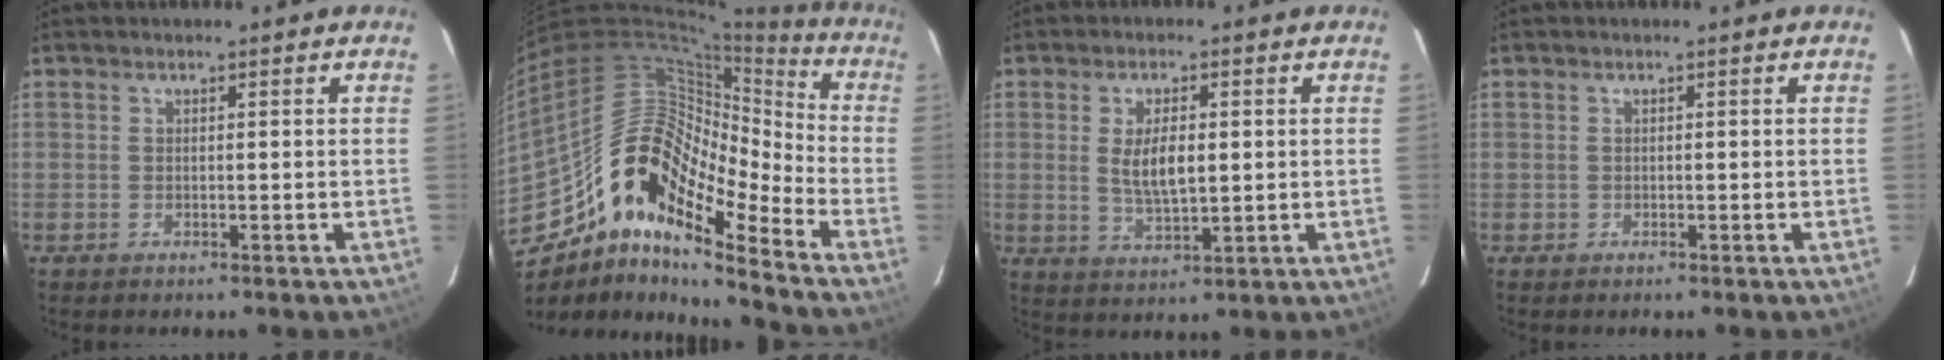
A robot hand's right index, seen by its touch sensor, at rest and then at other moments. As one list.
[{"total": 18.0, "force": [-11.3, 6.5, 12.4], "torque": [-0.192, 0.009, -0.226]}, {"total": 6.6, "force": [0.7, 2.6, 6.0], "torque": [-0.113, -0.003, 0.018]}, {"total": 0.8, "force": [-0.3, 0.7, -0.1], "torque": [0.001, 0.003, -0.003]}]